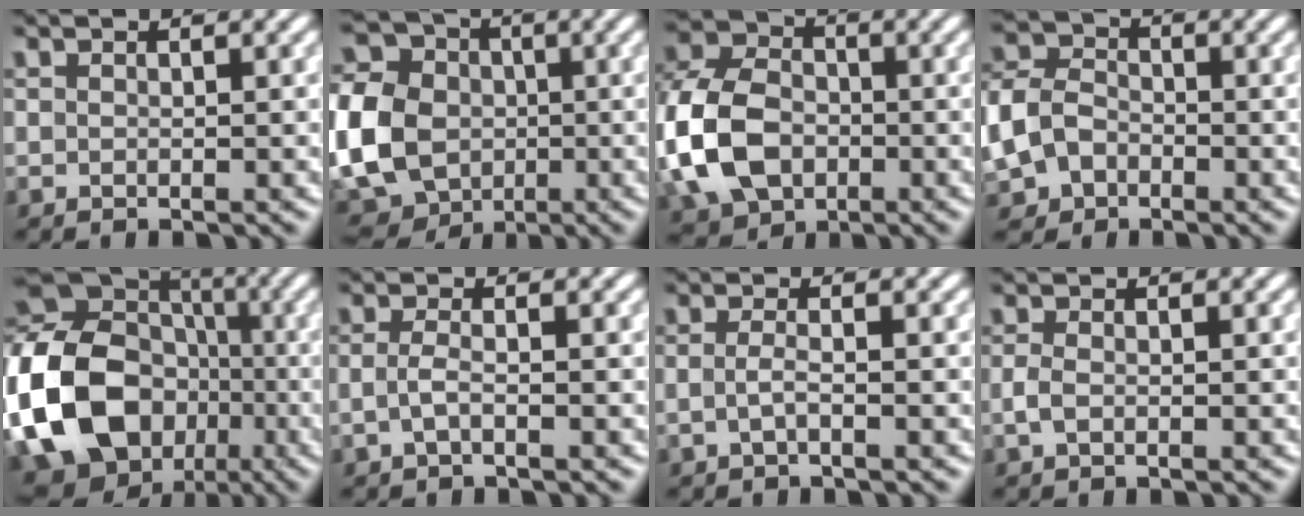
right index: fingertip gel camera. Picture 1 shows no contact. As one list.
[{"total": 13.4, "force": [-1.9, 12.0, 5.7], "torque": [-0.153, -0.054, -0.028]}, {"total": 9.4, "force": [-1.4, 7.7, 5.2], "torque": [-0.129, -0.037, -0.013]}, {"total": 7.9, "force": [-1.9, 7.1, 2.8], "torque": [-0.091, -0.029, -0.032]}, {"total": 19.9, "force": [-4.3, 16.8, 9.8], "torque": [-0.262, -0.084, -0.052]}, {"total": 1.7, "force": [-0.7, 0.6, 1.4], "torque": [-0.038, -0.010, -0.009]}, {"total": 1.5, "force": [-0.8, 0.3, 1.2], "torque": [-0.032, -0.011, -0.011]}, {"total": 1.2, "force": [-0.6, 0.5, 0.9], "torque": [-0.031, -0.009, -0.005]}]